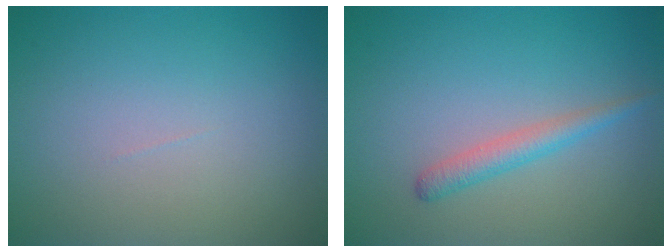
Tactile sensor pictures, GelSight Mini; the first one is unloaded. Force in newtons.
{"total": 2.0, "press": 2.0, "slide": 0.1}